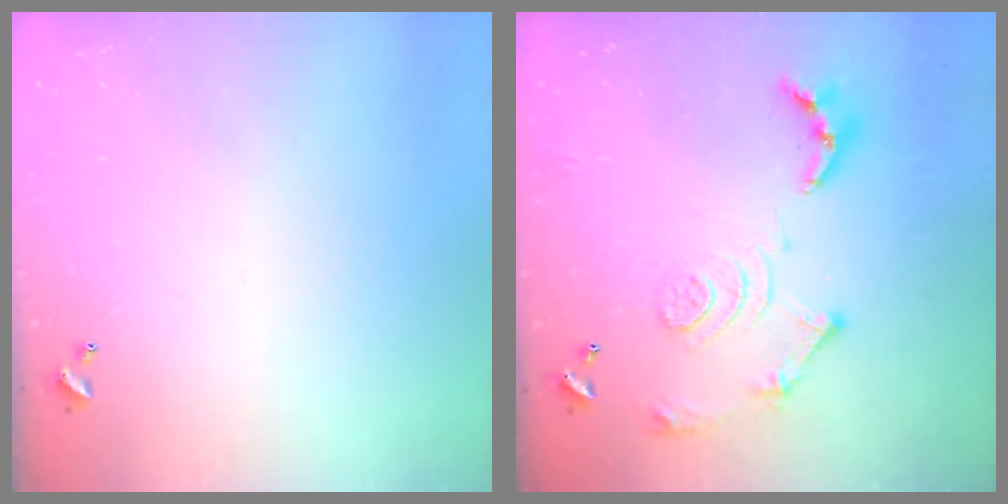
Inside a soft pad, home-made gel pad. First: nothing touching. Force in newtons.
{"total": 14.2, "press": 14.1, "slide": 1.4}